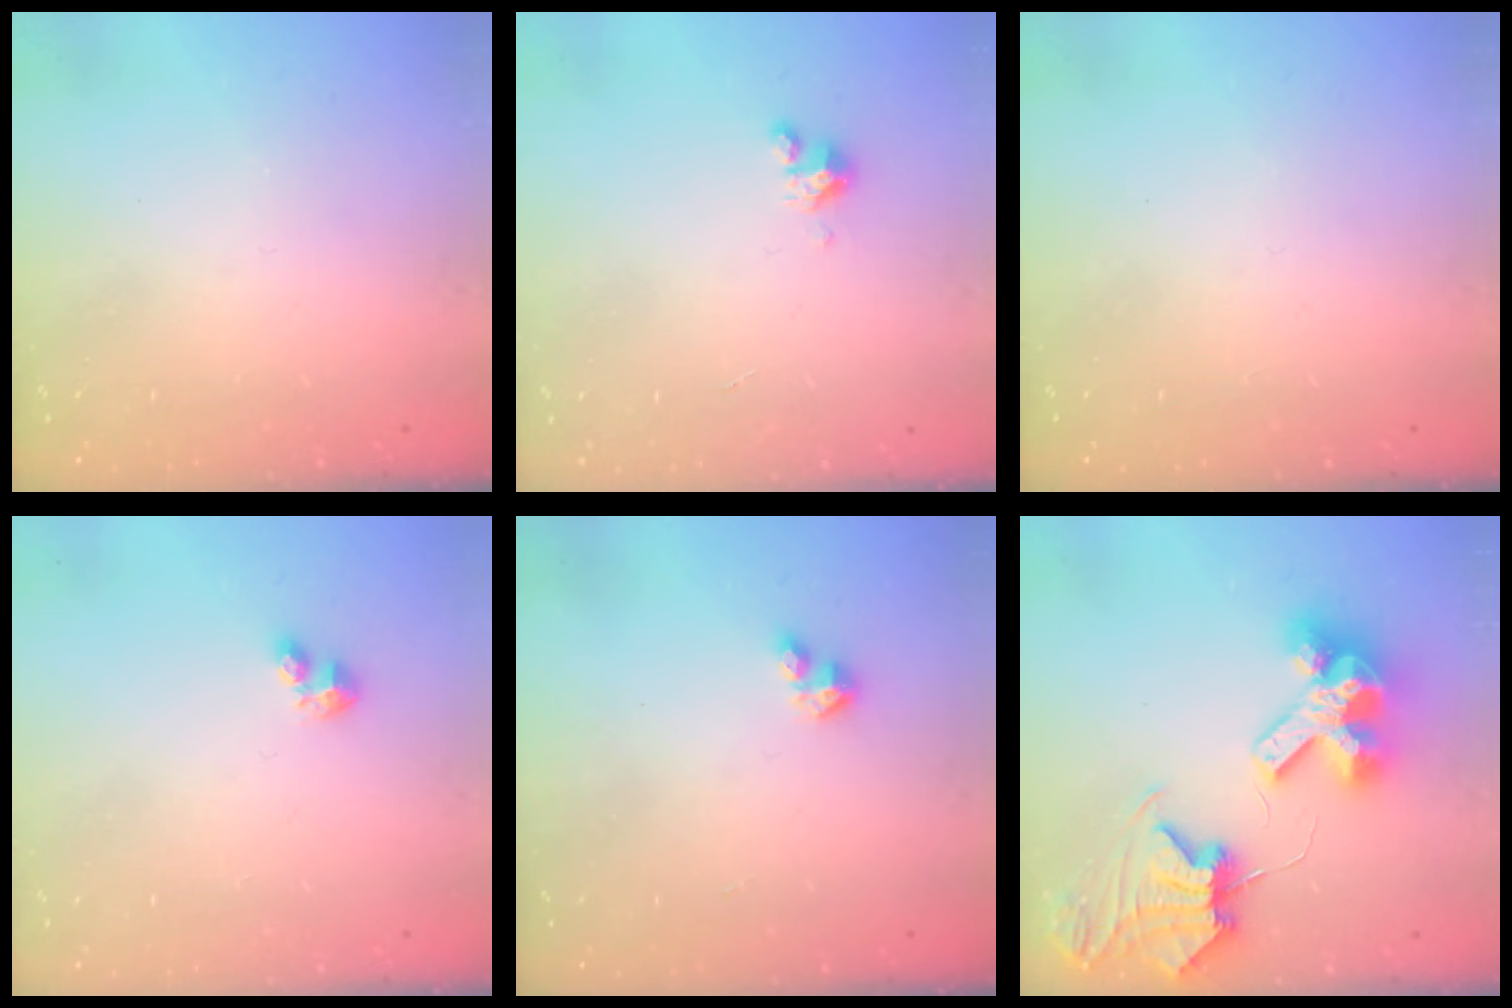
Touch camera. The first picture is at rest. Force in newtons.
{"total": 2.5, "press": 2.5, "slide": 0.2}
{"total": 0.0}
{"total": 2.3, "press": 2.2, "slide": 0.5}
{"total": 2.9, "press": 2.8, "slide": 0.6}
{"total": 12.4, "press": 12.3, "slide": 1.6}